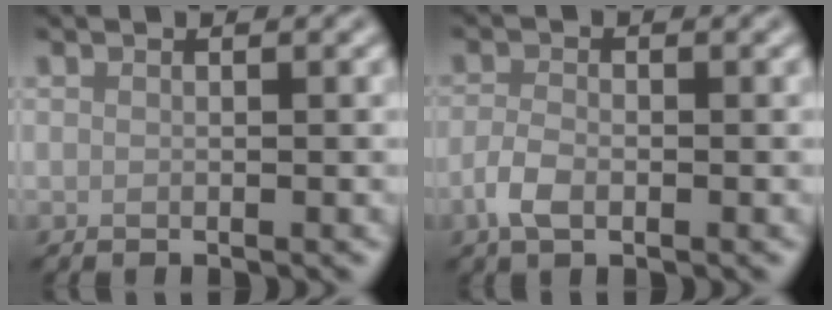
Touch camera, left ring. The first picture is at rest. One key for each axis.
{"total": 2.3, "fx": -1.0, "fy": 1.1, "fz": 1.7, "tx": -0.036, "ty": -0.001, "tz": -0.023}